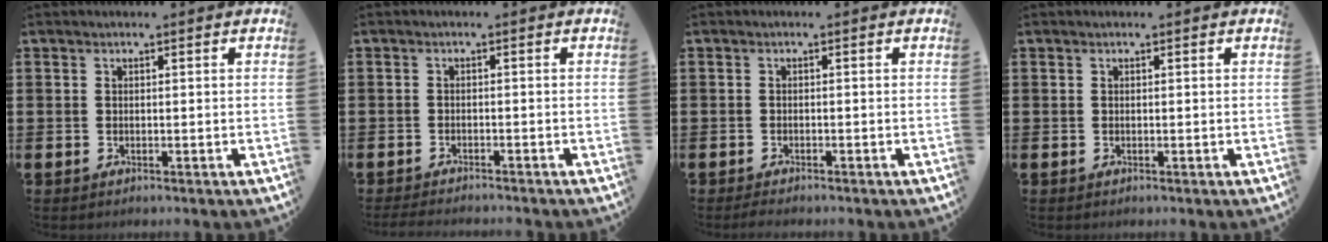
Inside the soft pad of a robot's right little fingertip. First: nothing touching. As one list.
[{"total": 1.3, "force": [-1.3, -0.1, 0.3], "torque": [-0.005, 0.002, -0.026]}, {"total": 0.8, "force": [-0.8, 0.1, 0.3], "torque": [-0.008, -0.002, -0.015]}, {"total": 0.0}]